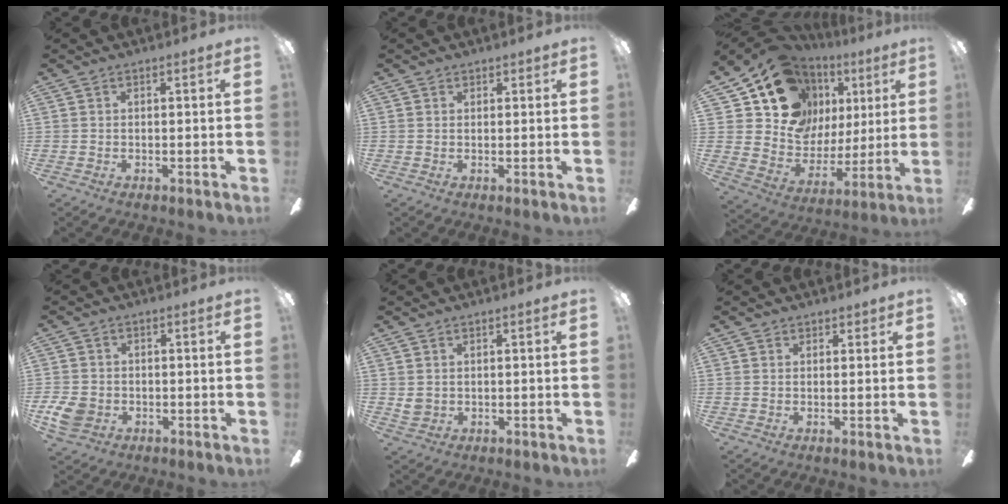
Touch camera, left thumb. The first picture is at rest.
{"total": 1.3, "force": [1.0, 0.8, 0.0], "torque": [0.009, -0.002, 0.017]}
{"total": 18.4, "force": [10.3, 13.5, 7.2], "torque": [-0.133, -0.062, 0.208]}
{"total": 5.7, "force": [-1.5, 4.6, 2.9], "torque": [-0.066, 0.007, -0.031]}
{"total": 2.3, "force": [1.1, 1.9, 0.7], "torque": [-0.007, 0.000, 0.020]}
{"total": 1.7, "force": [1.3, 1.1, 0.0], "torque": [0.007, -0.001, 0.024]}